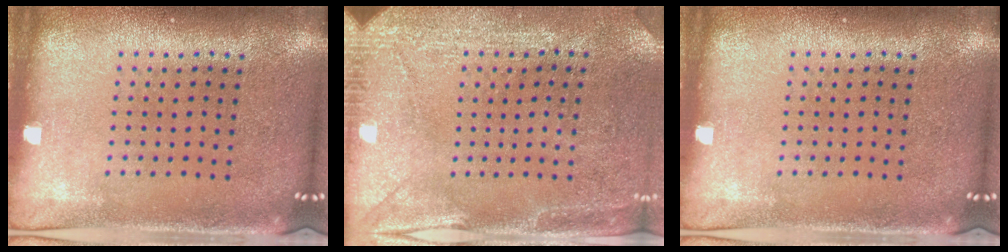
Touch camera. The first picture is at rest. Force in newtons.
{"total": 3.0, "press": 2.8, "slide": 1.0}
{"total": 0.0}